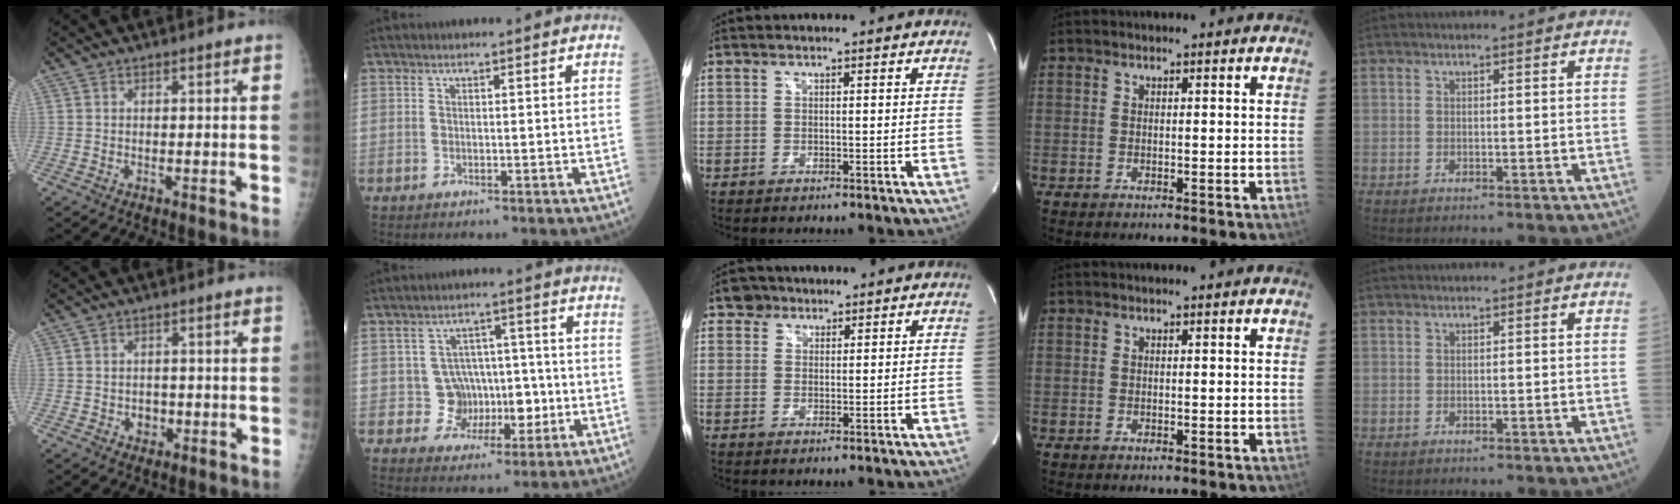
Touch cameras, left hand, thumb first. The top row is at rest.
{"thumb": {"total": 2.4, "force": [-0.8, 2.1, 1.0], "torque": [0.001, 0.005, -0.006]}, "index": {"total": 6.0, "force": [-0.9, 5.7, 1.6], "torque": [-0.001, 0.021, -0.010]}, "middle": {"total": 2.6, "force": [1.8, 1.9, 0.1], "torque": [-0.001, 0.005, 0.025]}}